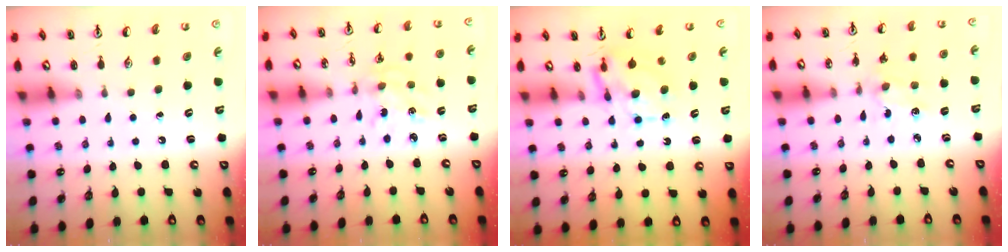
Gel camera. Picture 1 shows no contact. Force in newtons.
{"total": 2.3, "press": 2.3, "slide": 0.2}
{"total": 6.9, "press": 6.9, "slide": 0.7}
{"total": 2.1, "press": 2.0, "slide": 0.7}